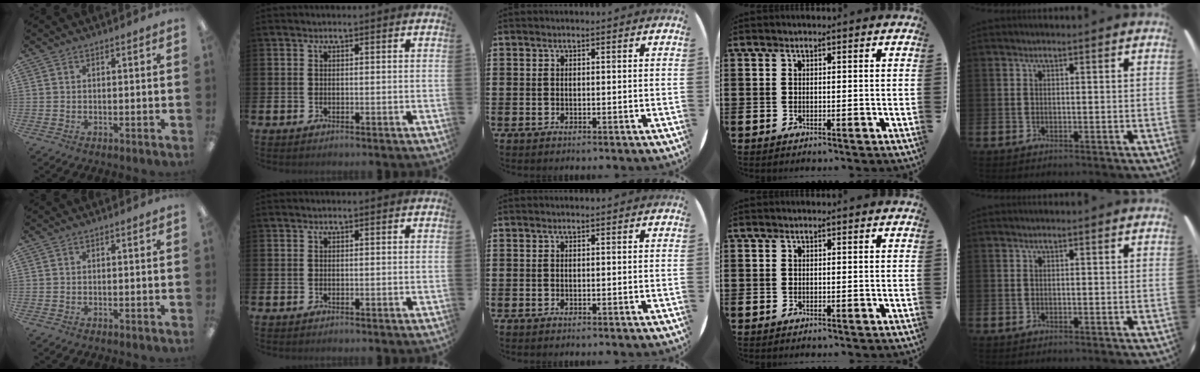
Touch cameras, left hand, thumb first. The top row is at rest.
{}